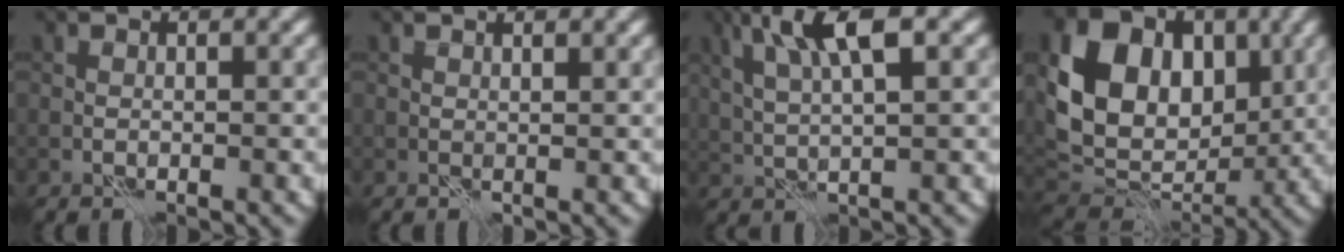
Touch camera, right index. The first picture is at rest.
{"total": 0.8, "force": [0.6, 0.1, 0.5], "torque": [-0.011, 0.002, 0.010]}
{"total": 6.2, "force": [2.7, 1.4, 5.4], "torque": [-0.102, 0.009, 0.049]}
{"total": 12.3, "force": [3.1, 9.0, 7.7], "torque": [-0.157, 0.017, 0.048]}